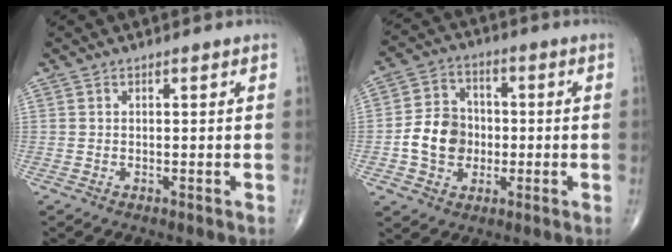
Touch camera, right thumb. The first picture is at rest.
{"total": 10.2, "force": [-1.5, 8.4, 5.5], "torque": [-0.074, 0.023, -0.034]}